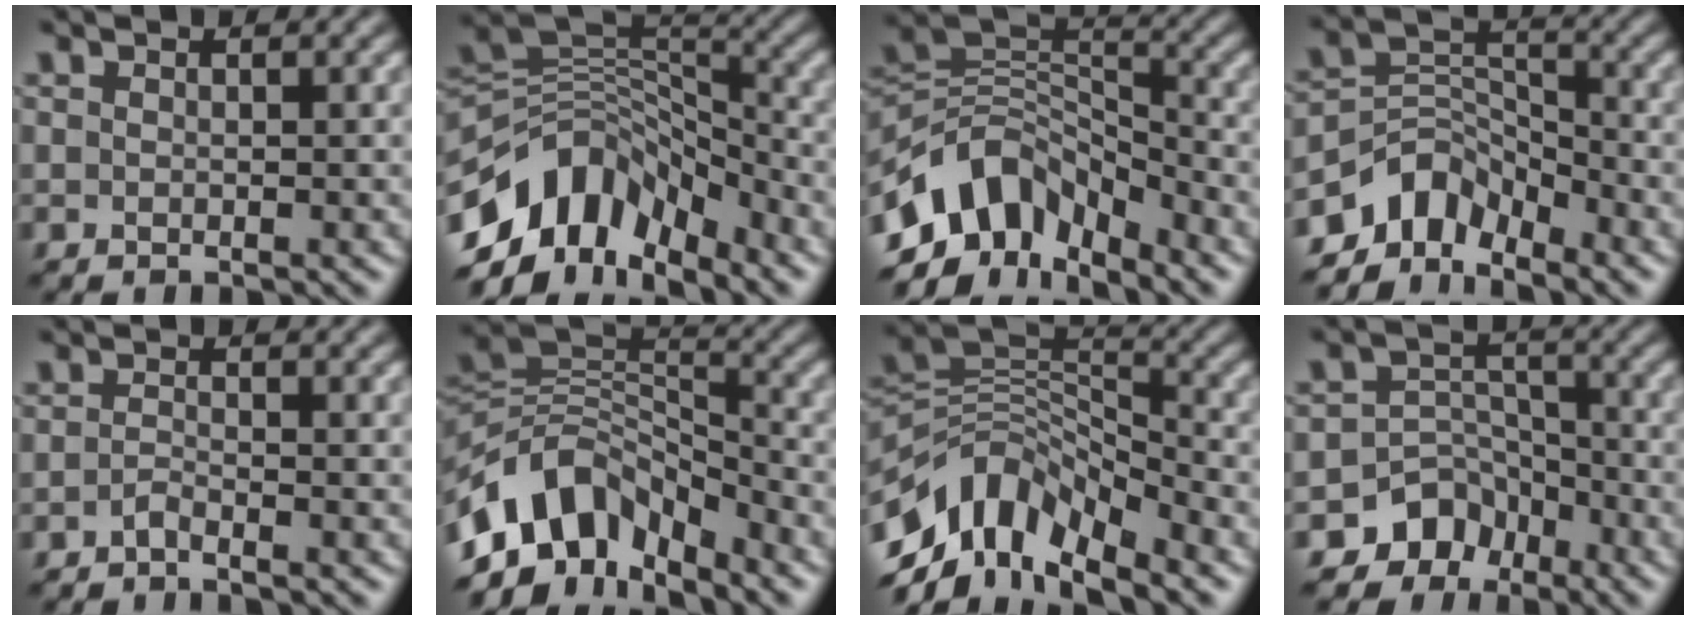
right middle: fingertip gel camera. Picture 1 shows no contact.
{"total": 9.9, "force": [-5.7, 5.9, 5.5], "torque": [-0.092, 0.011, -0.113]}
{"total": 8.7, "force": [-5.5, 5.0, 4.6], "torque": [-0.068, 0.003, -0.111]}
{"total": 4.9, "force": [-3.9, 2.7, 1.4], "torque": [-0.019, 0.004, -0.082]}
{"total": 0.8, "force": [-0.6, 0.1, 0.5], "torque": [-0.016, 0.001, -0.015]}
{"total": 9.4, "force": [-5.2, 5.5, 5.6], "torque": [-0.092, 0.008, -0.107]}
{"total": 10.0, "force": [-5.9, 5.2, 6.2], "torque": [-0.106, 0.009, -0.122]}
{"total": 5.3, "force": [-3.8, 3.6, 1.0], "torque": [-0.002, 0.003, -0.063]}